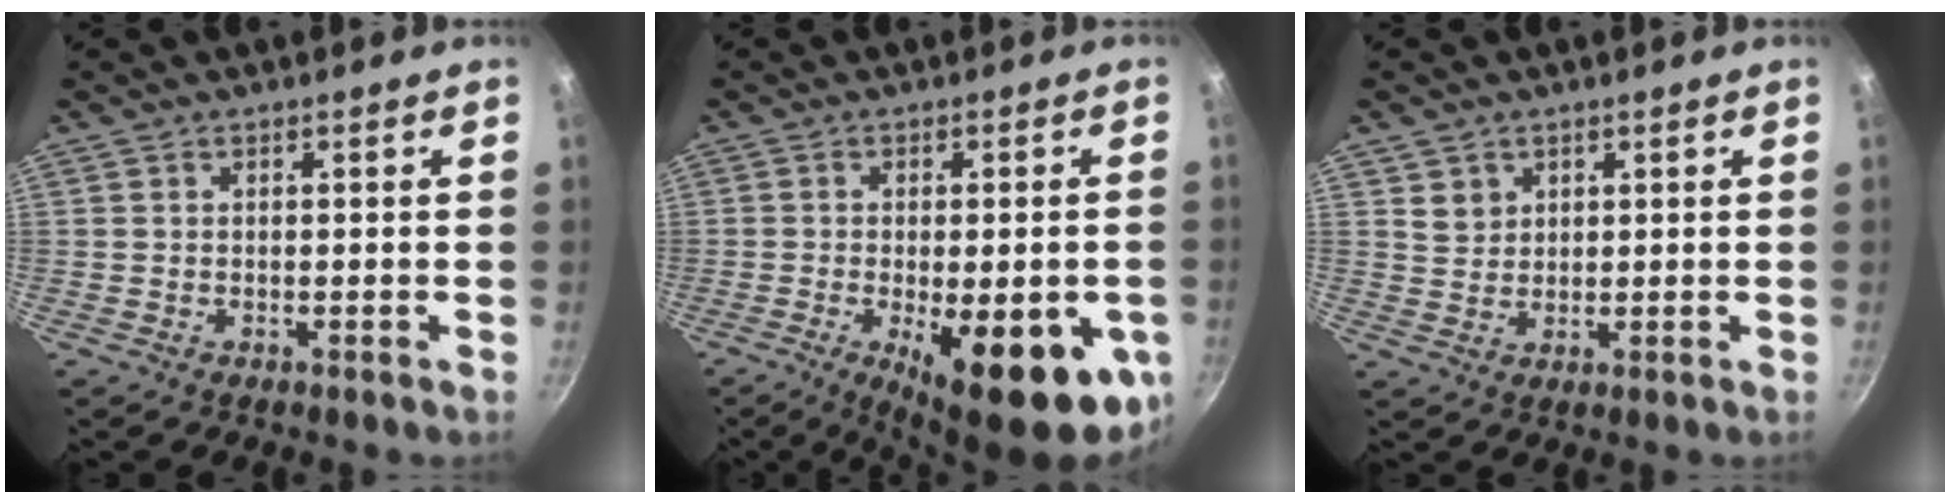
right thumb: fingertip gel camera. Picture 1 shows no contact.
{"total": 19.1, "force": [-6.3, 6.3, 16.9], "torque": [-0.193, -0.004, -0.074]}
{"total": 3.4, "force": [1.6, 2.8, 0.8], "torque": [0.003, 0.001, 0.033]}